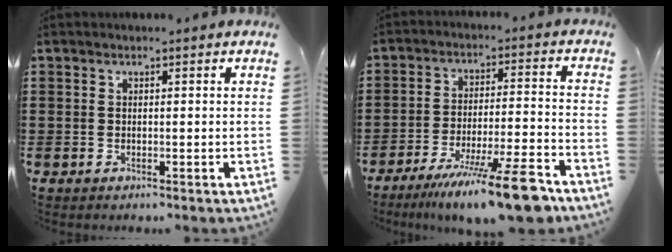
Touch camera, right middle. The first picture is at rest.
{"total": 13.4, "force": [-10.2, 0.8, 8.6], "torque": [-0.128, 0.022, -0.174]}